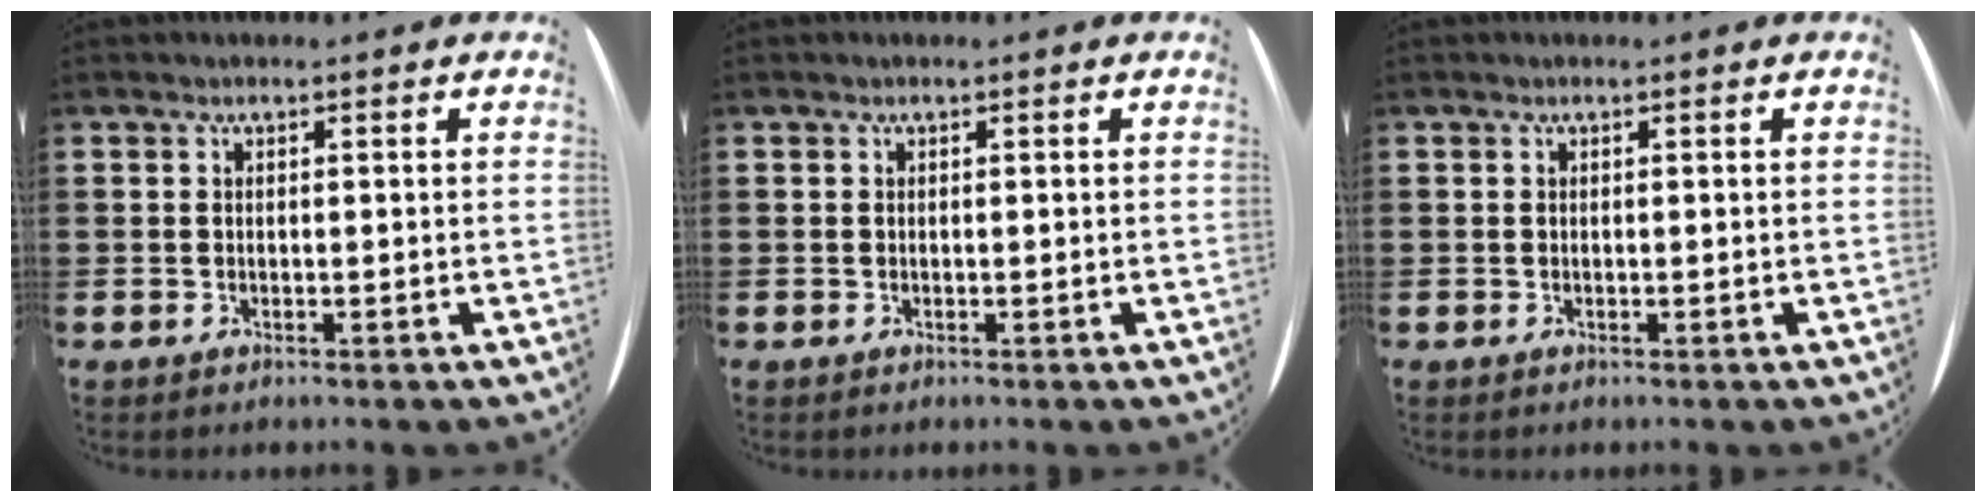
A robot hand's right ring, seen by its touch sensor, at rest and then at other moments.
{"total": 0.0}
{"total": 0.0}